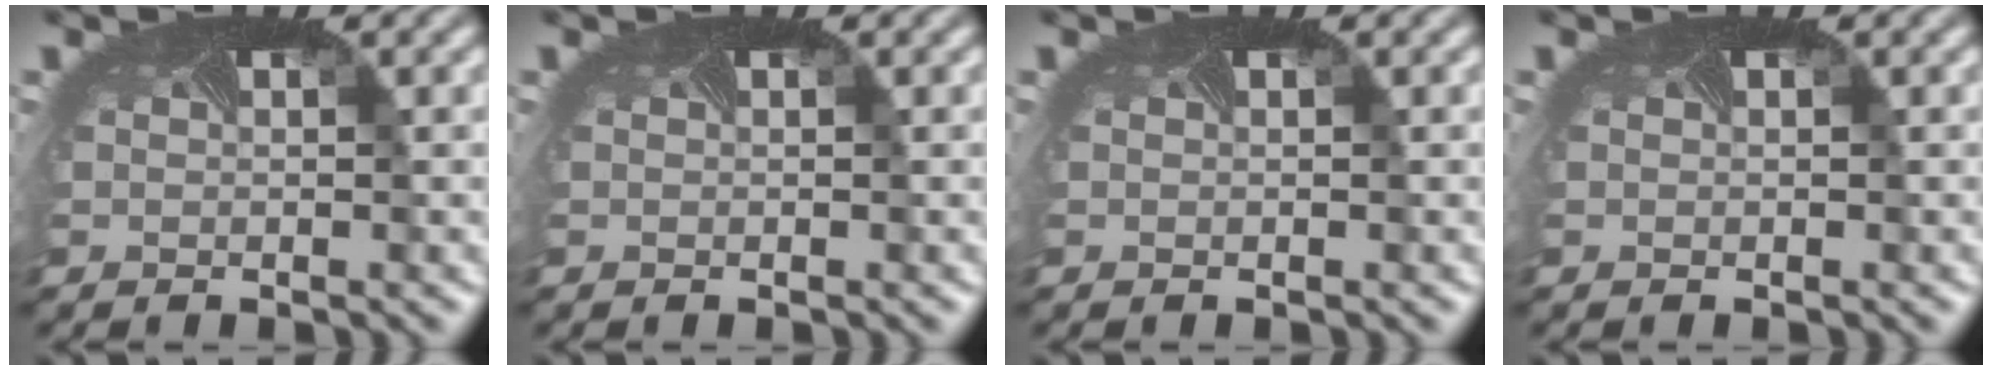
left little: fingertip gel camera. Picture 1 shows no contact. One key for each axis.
{"total": 0.0}
{"total": 0.0}
{"total": 0.0}